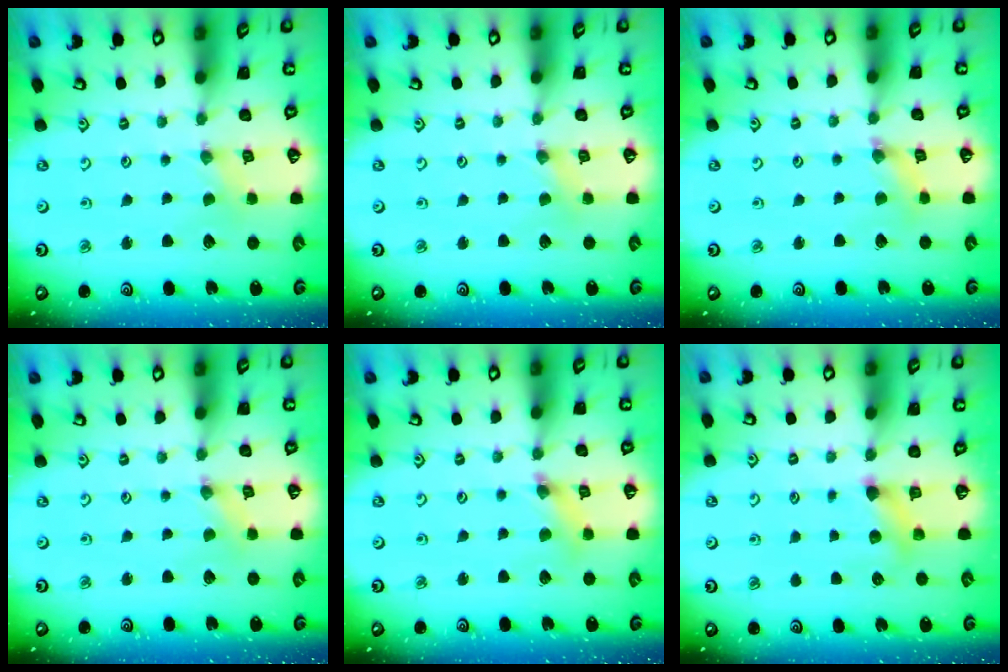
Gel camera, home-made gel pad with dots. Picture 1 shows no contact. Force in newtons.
{"total": 2.1, "press": 2.1, "slide": 0.3}
{"total": 2.1, "press": 2.1, "slide": 0.4}
{"total": 0.0}
{"total": 4.3, "press": 4.3, "slide": 0.5}
{"total": 5.6, "press": 5.6, "slide": 0.4}